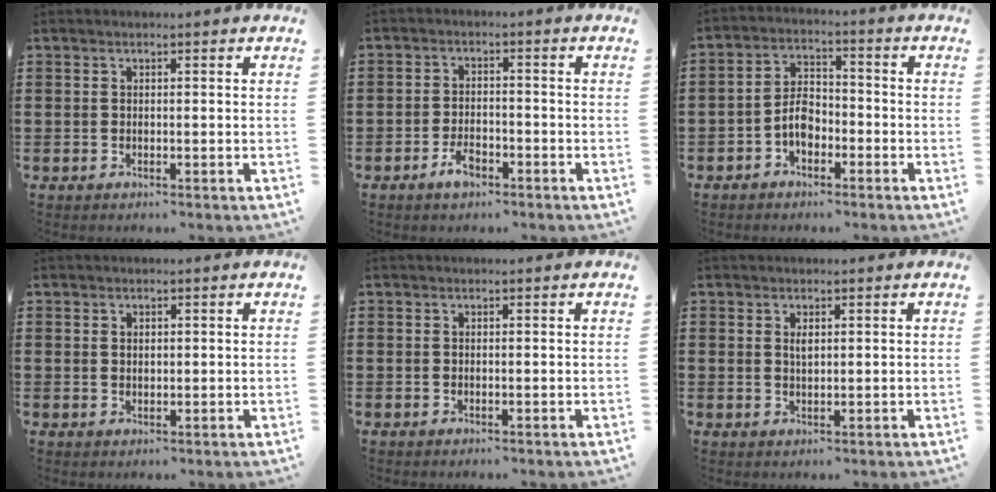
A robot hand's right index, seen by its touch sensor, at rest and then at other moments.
{"total": 3.5, "force": [-2.1, 1.5, 2.3], "torque": [-0.047, 0.002, -0.042]}
{"total": 4.6, "force": [-2.1, 2.7, 3.1], "torque": [-0.070, 0.004, -0.044]}
{"total": 0.8, "force": [0.4, 0.5, 0.5], "torque": [-0.011, 0.003, 0.006]}
{"total": 0.0}
{"total": 1.3, "force": [0.5, 0.5, 1.2], "torque": [-0.025, 0.003, 0.007]}